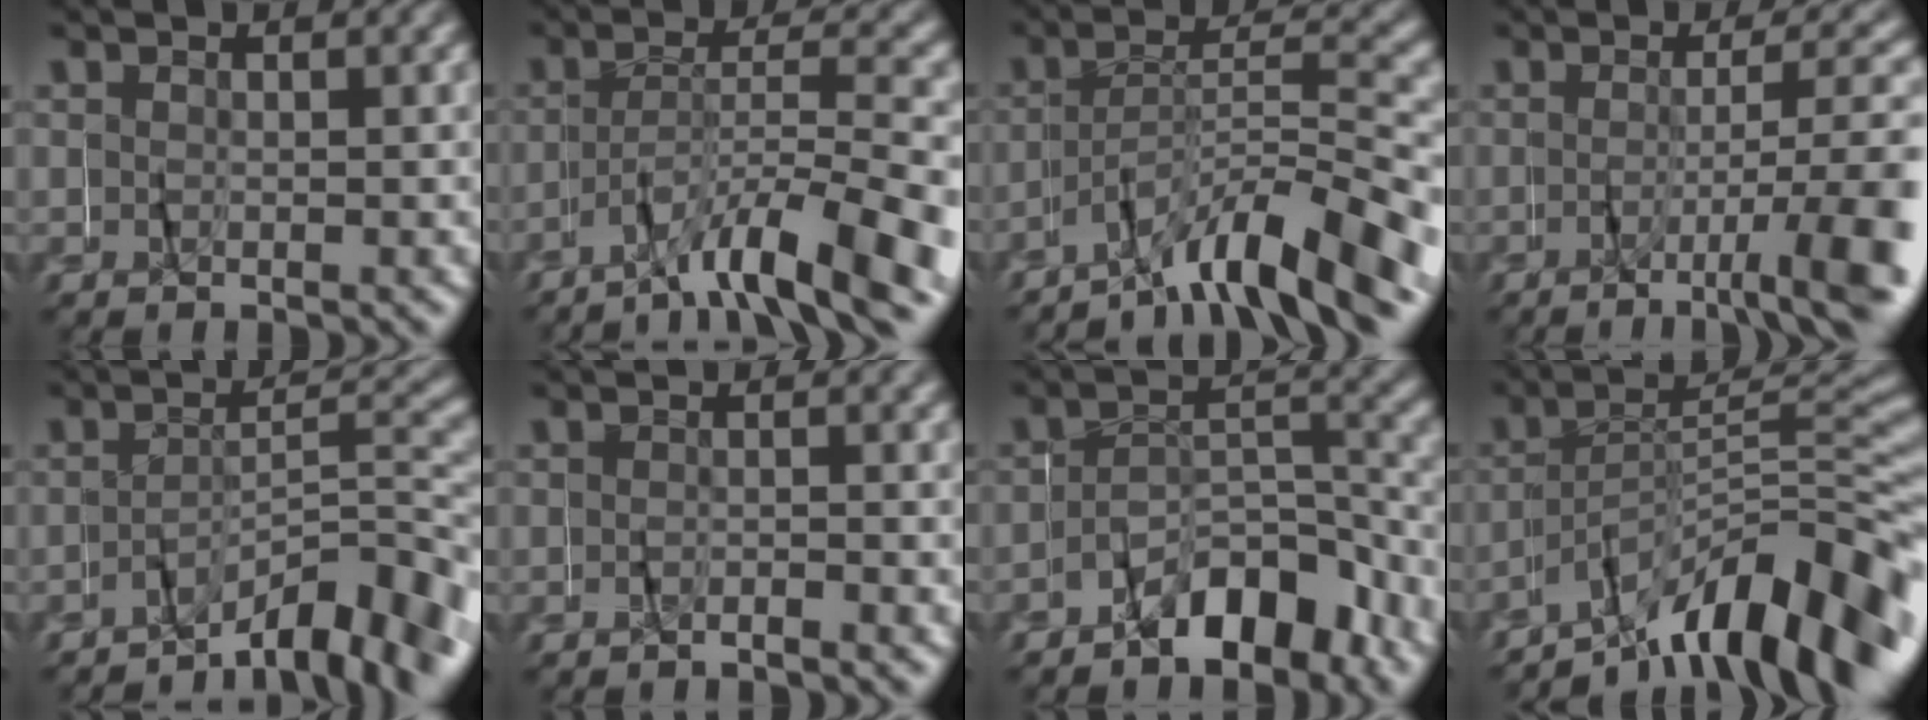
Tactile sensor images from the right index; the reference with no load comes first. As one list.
[{"total": 6.8, "force": [-5.3, -0.4, 4.3], "torque": [-0.074, 0.001, -0.090]}, {"total": 7.6, "force": [-6.6, -0.3, 3.7], "torque": [-0.064, 0.001, -0.110]}, {"total": 6.3, "force": [-3.7, -0.6, 5.0], "torque": [-0.077, -0.014, -0.054]}, {"total": 7.4, "force": [-6.2, 0.8, 4.0], "torque": [-0.060, -0.008, -0.094]}, {"total": 1.0, "force": [-0.9, -0.3, 0.2], "torque": [-0.021, -0.001, -0.019]}, {"total": 6.4, "force": [-6.3, 0.3, 0.5], "torque": [-0.001, 0.000, -0.103]}, {"total": 11.5, "force": [-8.9, 1.9, 7.0], "torque": [-0.101, -0.003, -0.135]}]